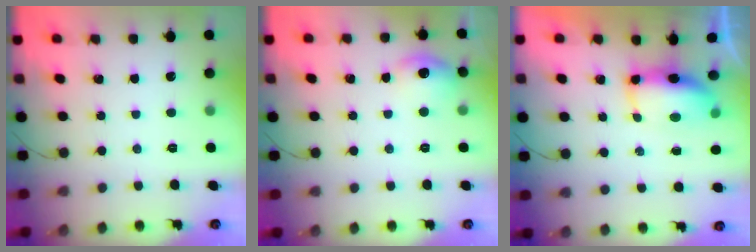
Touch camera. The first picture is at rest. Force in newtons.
{"total": 10.9, "press": 7.6, "slide": 7.8}
{"total": 13.8, "press": 9.9, "slide": 9.7}